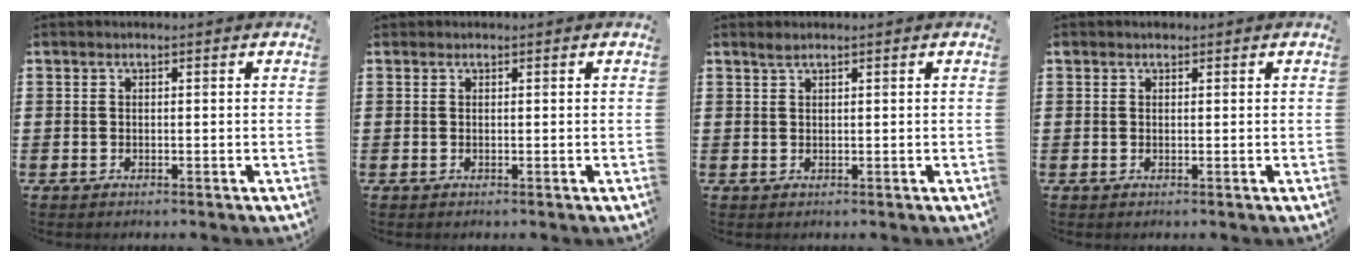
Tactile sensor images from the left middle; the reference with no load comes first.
{"total": 0.0}
{"total": 0.9, "force": [0.8, 0.0, 0.4], "torque": [-0.008, 0.001, 0.014]}
{"total": 0.5, "force": [0.4, 0.3, 0.0], "torque": [0.009, 0.001, 0.006]}